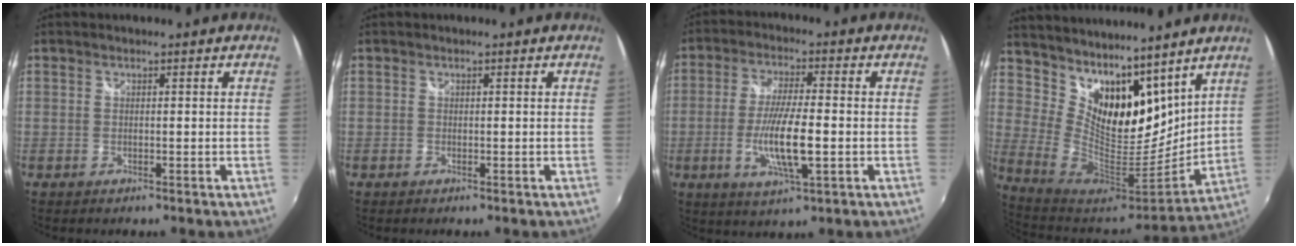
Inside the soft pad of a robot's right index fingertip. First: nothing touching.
{"total": 0.0}
{"total": 10.3, "force": [-2.4, 1.8, 9.9], "torque": [-0.190, -0.013, -0.044]}
{"total": 18.6, "force": [13.6, 9.2, 8.8], "torque": [-0.179, -0.004, 0.261]}